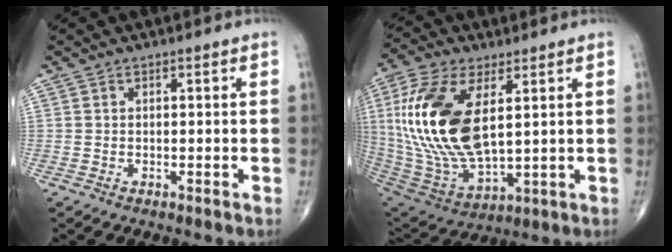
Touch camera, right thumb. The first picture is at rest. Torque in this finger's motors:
{"motor_torque": [0.29, 0.90, 2.34, 0.43, 0.28]}